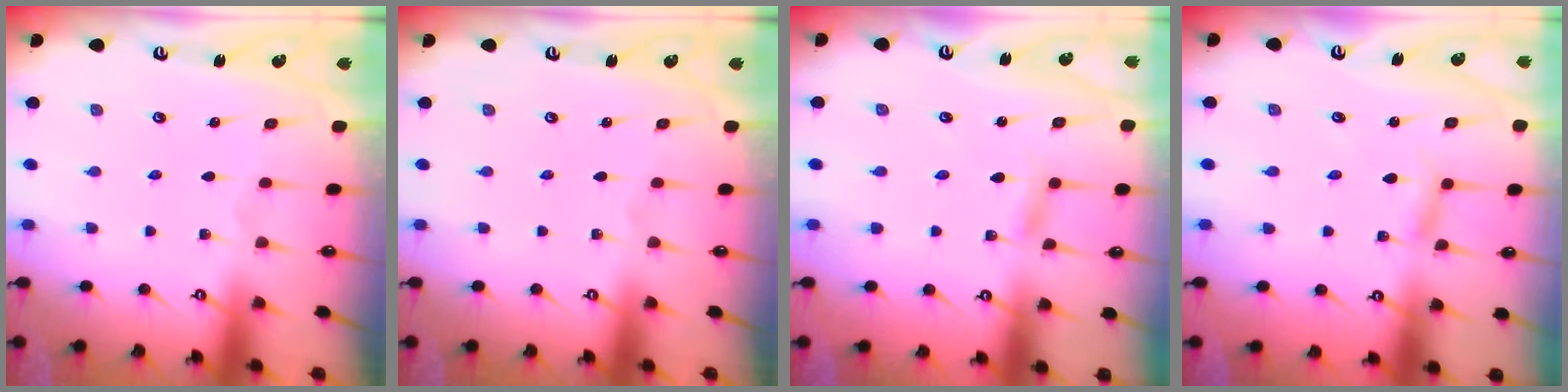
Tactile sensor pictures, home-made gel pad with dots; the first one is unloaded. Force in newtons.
{"total": 0.0}
{"total": 2.1, "press": 2.1, "slide": 0.2}
{"total": 2.3, "press": 2.3, "slide": 0.2}